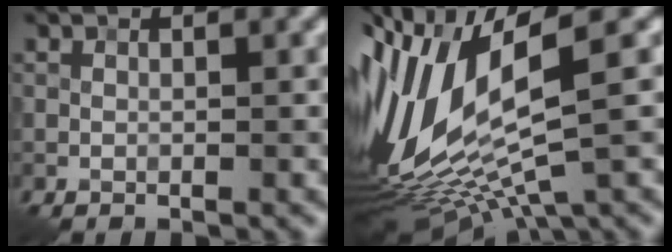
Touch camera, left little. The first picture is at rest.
{"total": 13.8, "force": [0.4, 4.9, 12.9], "torque": [-0.287, -0.019, 0.042]}